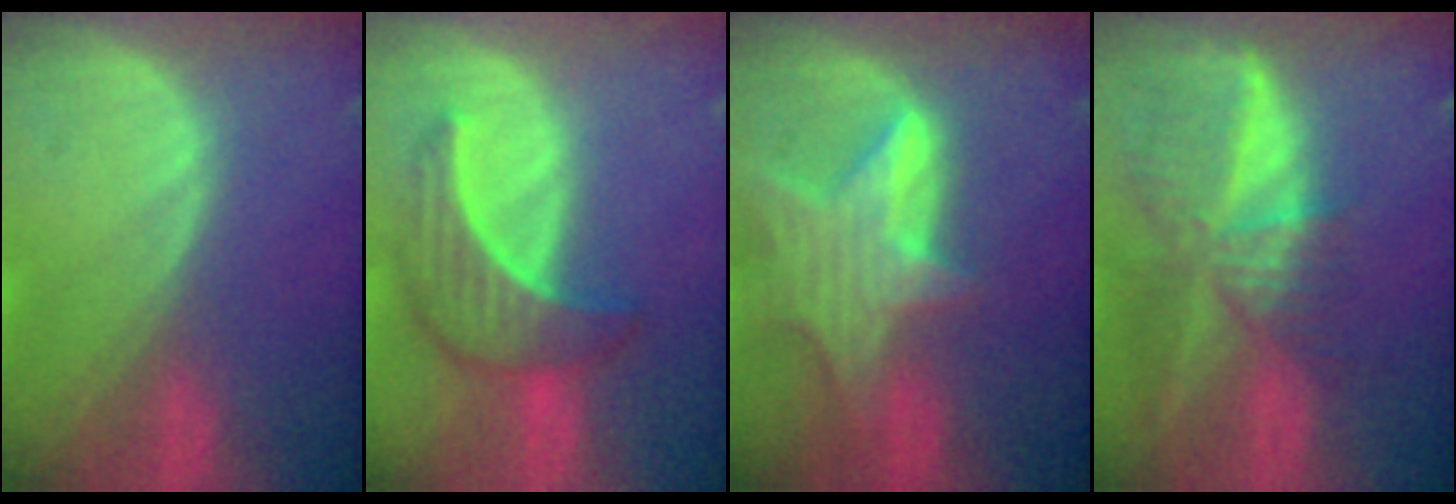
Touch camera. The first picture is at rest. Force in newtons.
{"total": 6.6, "press": 6.5, "slide": 1.0}
{"total": 8.0, "press": 7.2, "slide": 3.5}
{"total": 9.3, "press": 8.0, "slide": 4.7}